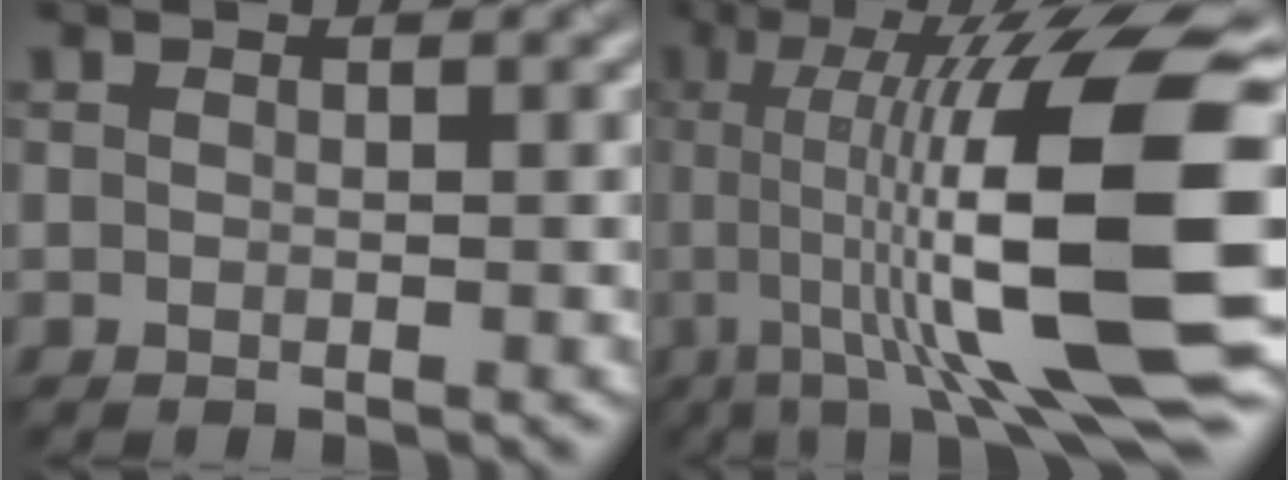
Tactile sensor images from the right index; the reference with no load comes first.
{"total": 15.6, "force": [-0.2, 3.7, 15.1], "torque": [-0.231, 0.015, -0.003]}